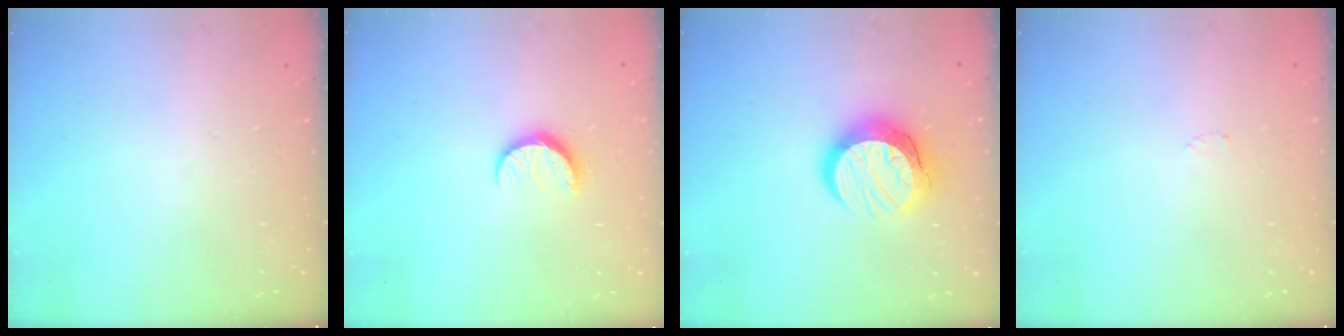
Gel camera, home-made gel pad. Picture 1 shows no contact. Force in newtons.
{"total": 6.6, "press": 6.6, "slide": 0.6}
{"total": 14.1, "press": 14.0, "slide": 1.1}
{"total": 2.3, "press": 2.3, "slide": 0.2}